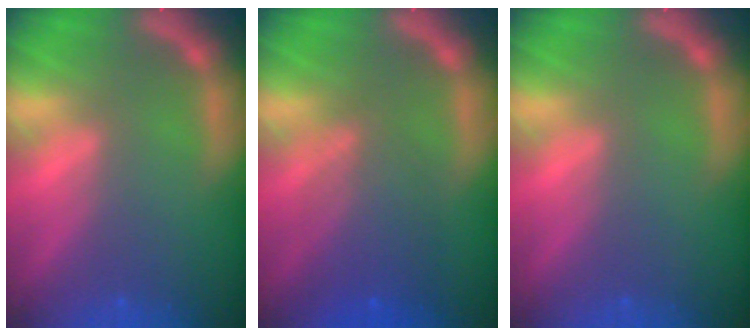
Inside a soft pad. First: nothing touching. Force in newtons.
{"total": 5.1}
{"total": 0.0}